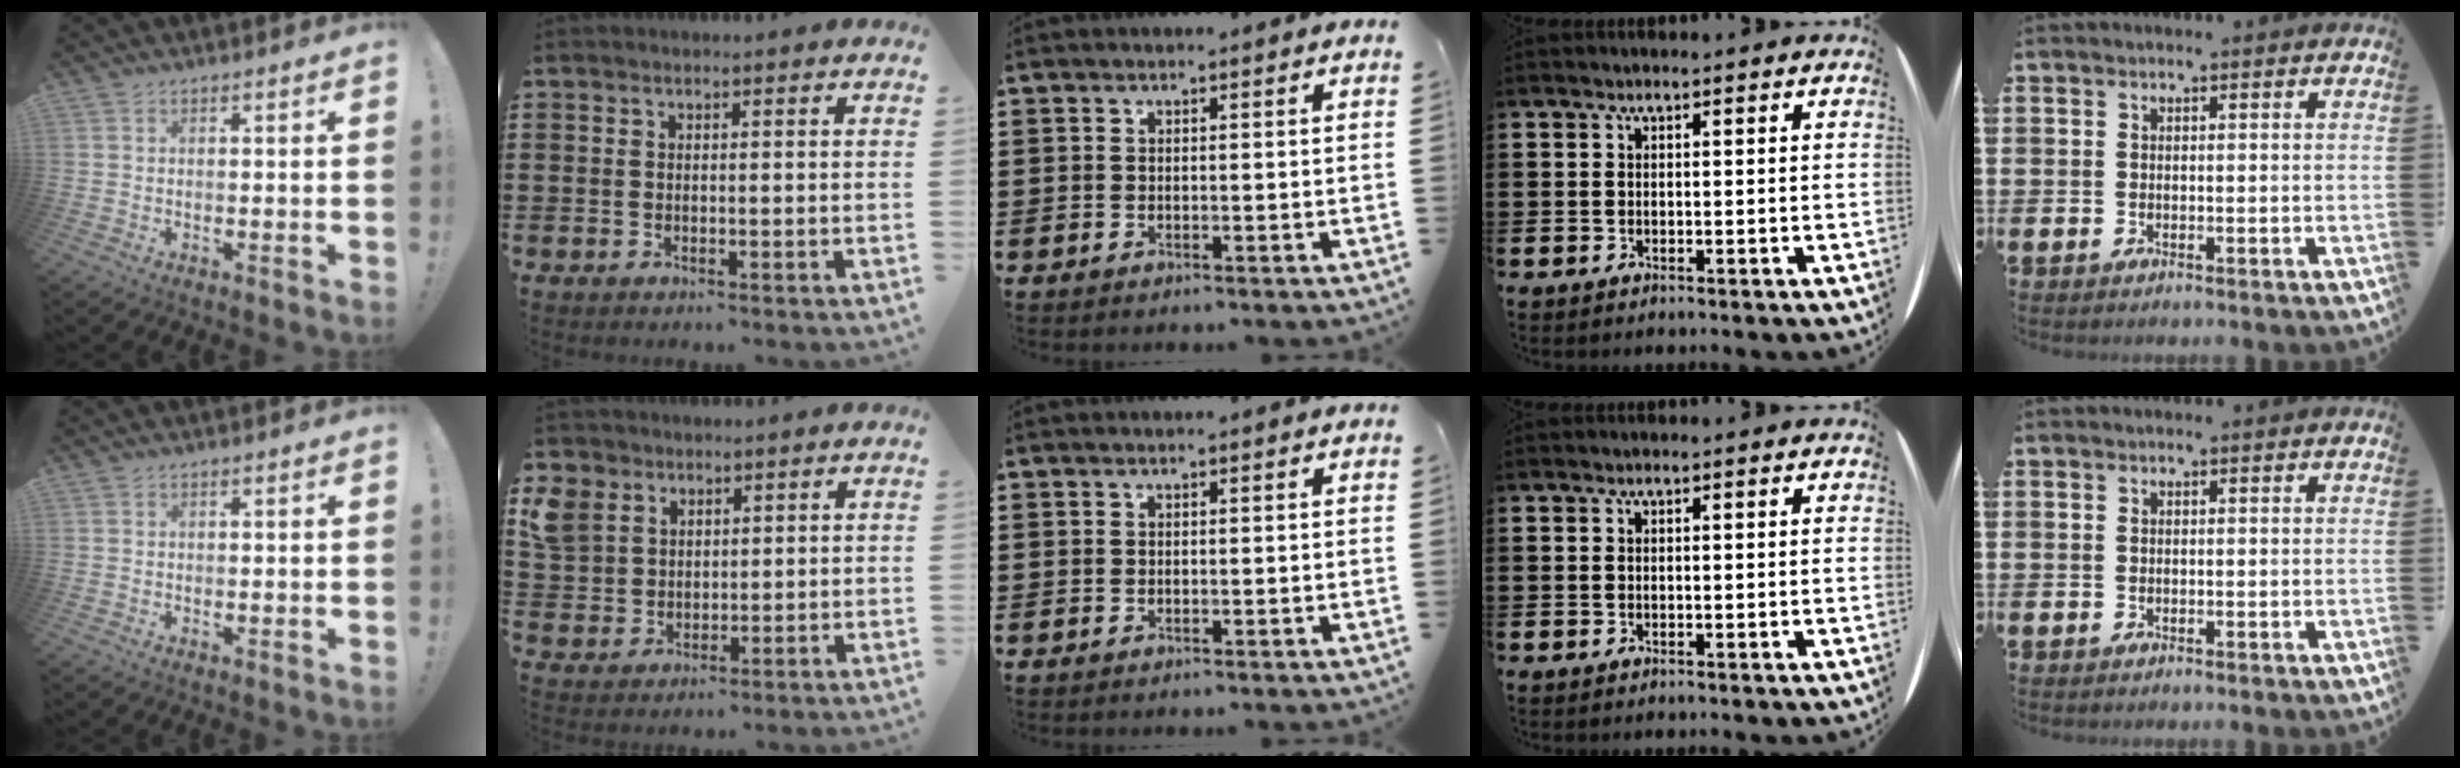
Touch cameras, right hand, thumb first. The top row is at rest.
{"index": {"total": 5.6, "force": [3.1, 4.5, 1.2], "torque": [-0.052, 0.014, 0.060]}}